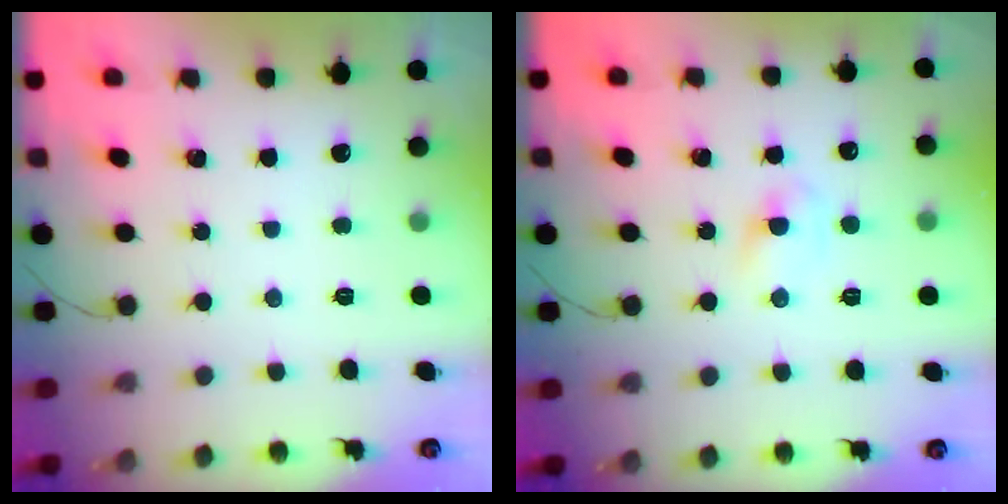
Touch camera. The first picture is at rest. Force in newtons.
{"total": 3.0, "press": 2.7, "slide": 1.2}